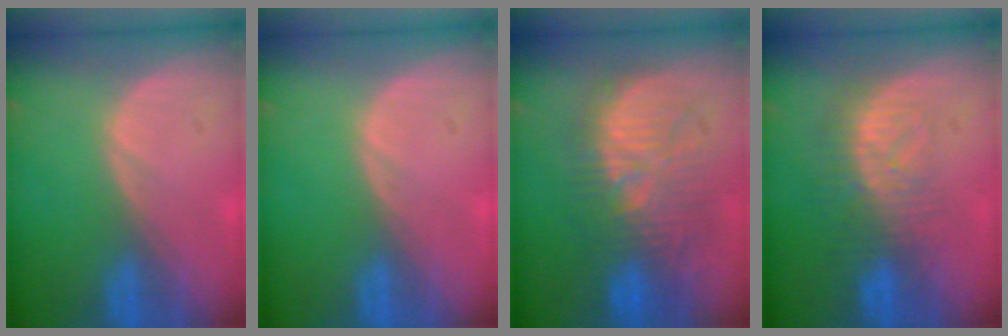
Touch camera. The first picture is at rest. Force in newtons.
{"total": 0.0}
{"total": 10.7, "press": 10.6, "slide": 0.9}
{"total": 8.3, "press": 7.2, "slide": 4.1}